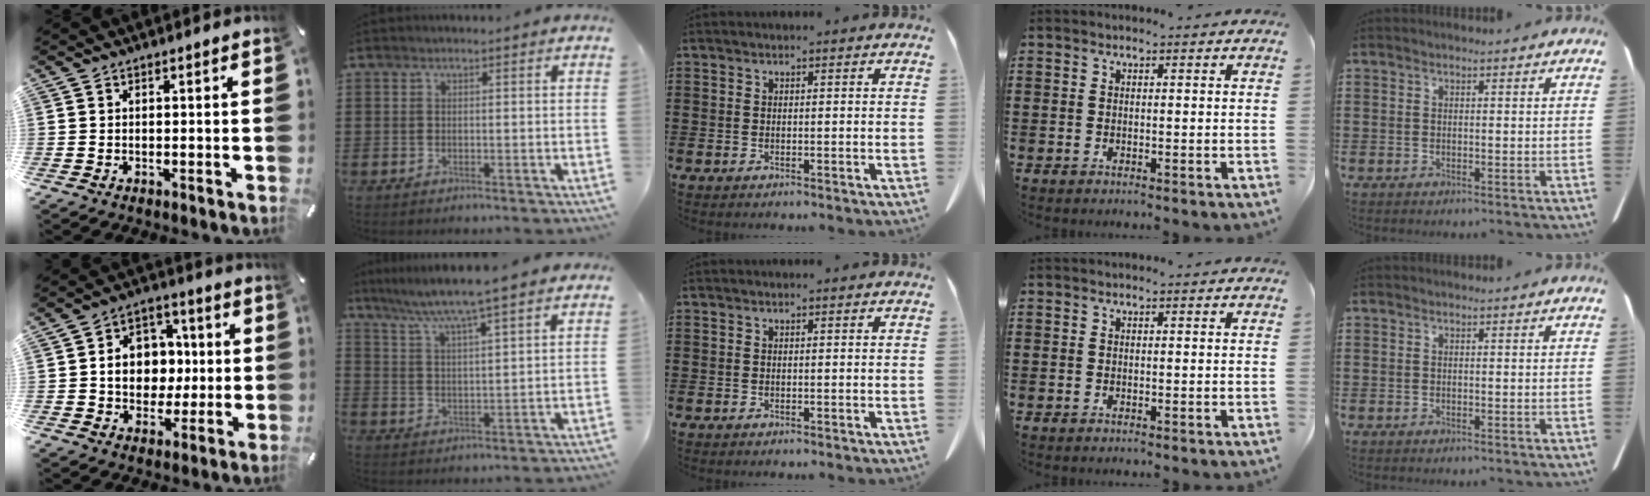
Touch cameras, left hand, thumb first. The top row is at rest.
{"thumb": {"total": 10.7, "force": [-0.1, 9.3, 5.3], "torque": [-0.082, 0.019, 0.006]}, "index": {"total": 5.8, "force": [5.0, -0.9, 2.9], "torque": [-0.076, -0.030, 0.080]}}